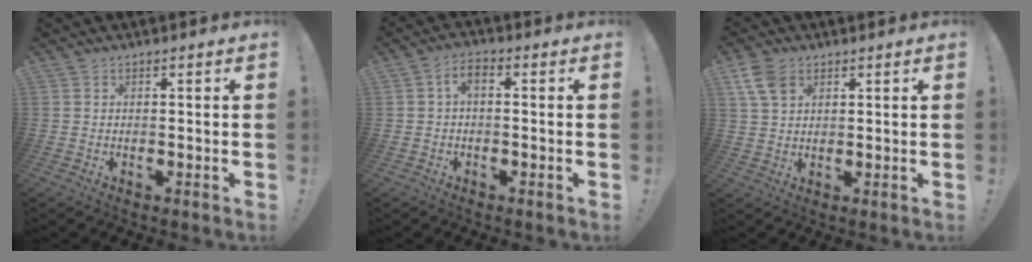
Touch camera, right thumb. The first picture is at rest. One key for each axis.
{"total": 3.6, "fx": -0.1, "fy": 1.6, "fz": 3.2, "tx": -0.065, "ty": 0.012, "tz": 0.000}
{"total": 6.8, "fx": 3.3, "fy": 4.2, "fz": 4.2, "tx": -0.083, "ty": -0.006, "tz": 0.065}